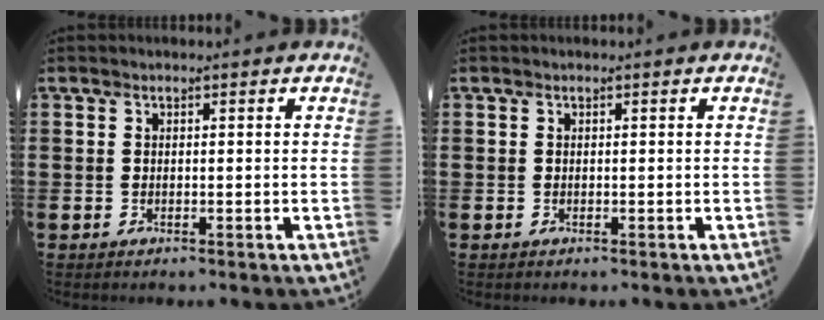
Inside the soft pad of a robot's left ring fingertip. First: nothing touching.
{"total": 0.0}